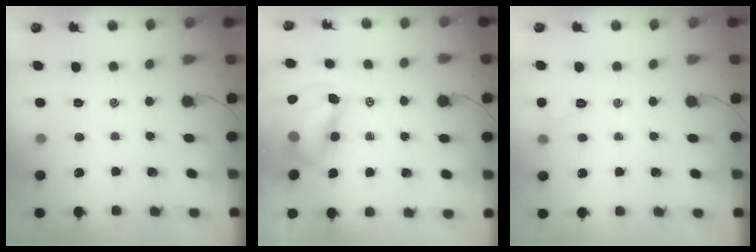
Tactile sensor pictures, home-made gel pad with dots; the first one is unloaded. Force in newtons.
{"total": 10.4, "press": 10.0, "slide": 2.8}
{"total": 5.2, "press": 5.0, "slide": 1.4}